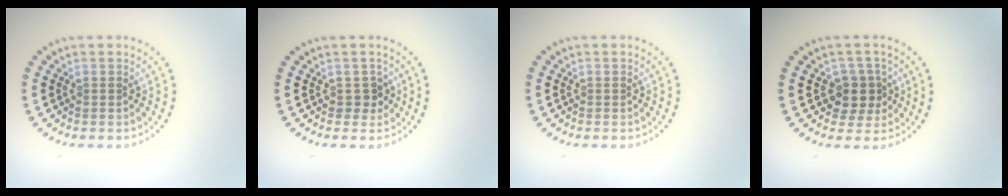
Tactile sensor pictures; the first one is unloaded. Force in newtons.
{"total": 1.3, "press": 1.1, "slide": 0.6}
{"total": 0.0}
{"total": 2.6, "press": 2.3, "slide": 1.2}